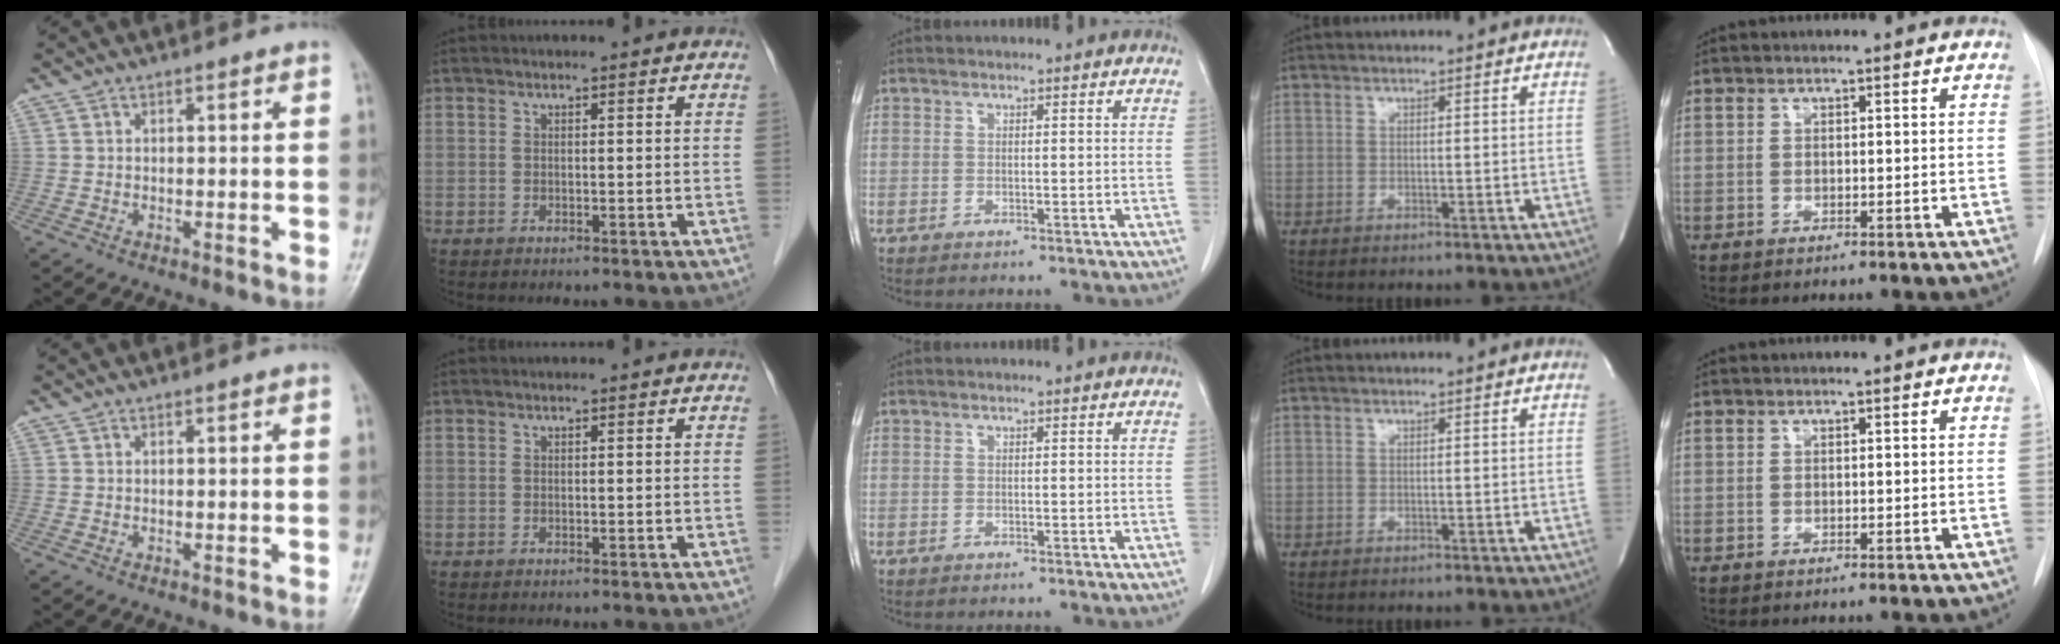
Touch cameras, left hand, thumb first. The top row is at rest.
{}